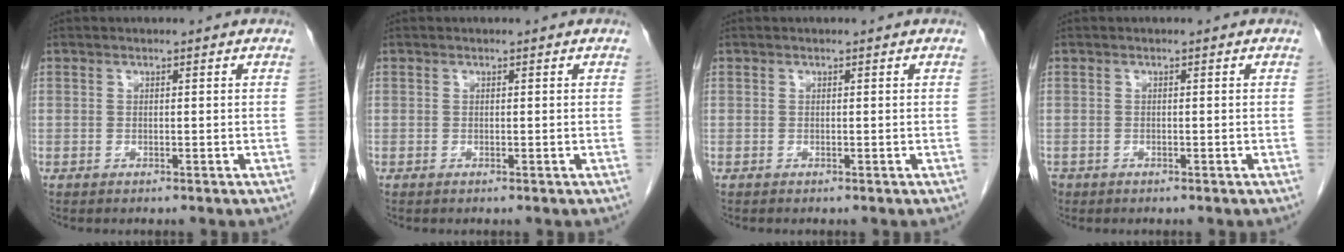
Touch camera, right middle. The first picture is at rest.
{"total": 0.0}
{"total": 0.0}
{"total": 1.4, "force": [-1.0, 1.0, 0.3], "torque": [-0.013, 0.000, -0.017]}